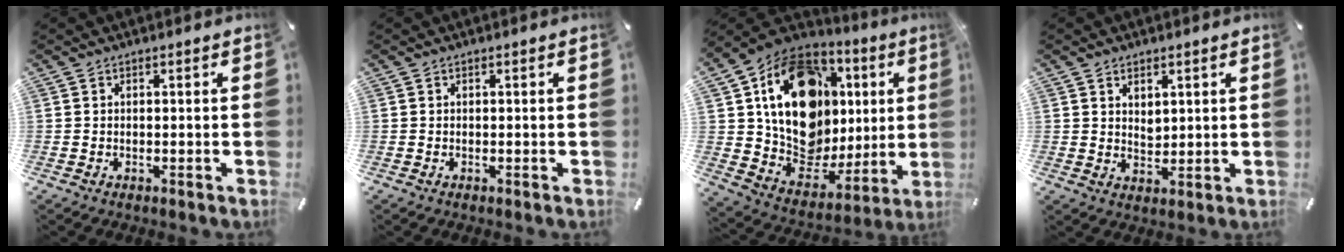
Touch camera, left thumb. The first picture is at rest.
{"total": 0.0}
{"total": 22.9, "force": [6.8, 16.9, 13.8], "torque": [-0.250, -0.038, 0.132]}
{"total": 3.0, "force": [1.8, 2.2, 0.9], "torque": [-0.013, -0.004, 0.032]}